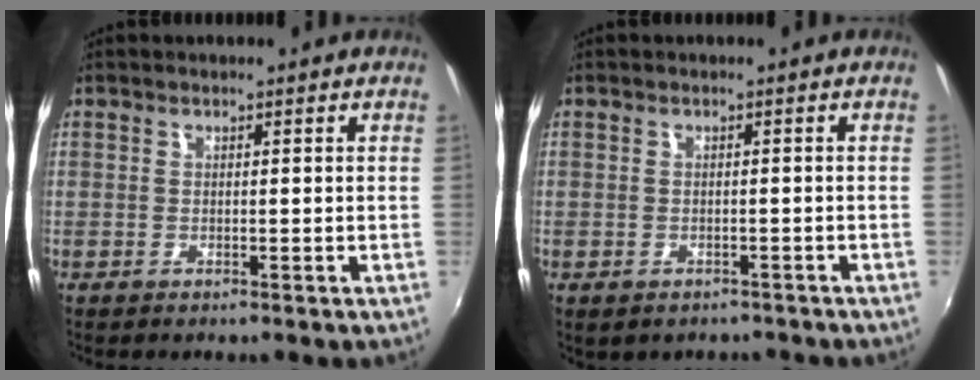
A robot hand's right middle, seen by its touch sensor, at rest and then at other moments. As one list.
[{"total": 3.4, "force": [-2.4, 1.9, 1.3], "torque": [-0.031, -0.016, -0.029]}]